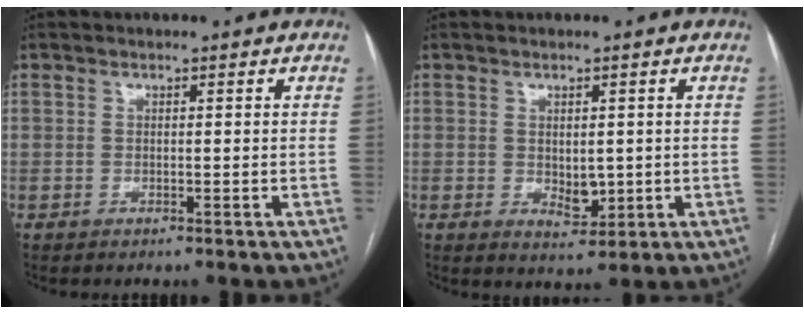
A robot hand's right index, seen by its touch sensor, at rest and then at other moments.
{"total": 3.6, "force": [-0.1, 2.1, 2.9], "torque": [-0.043, -0.007, 0.010]}